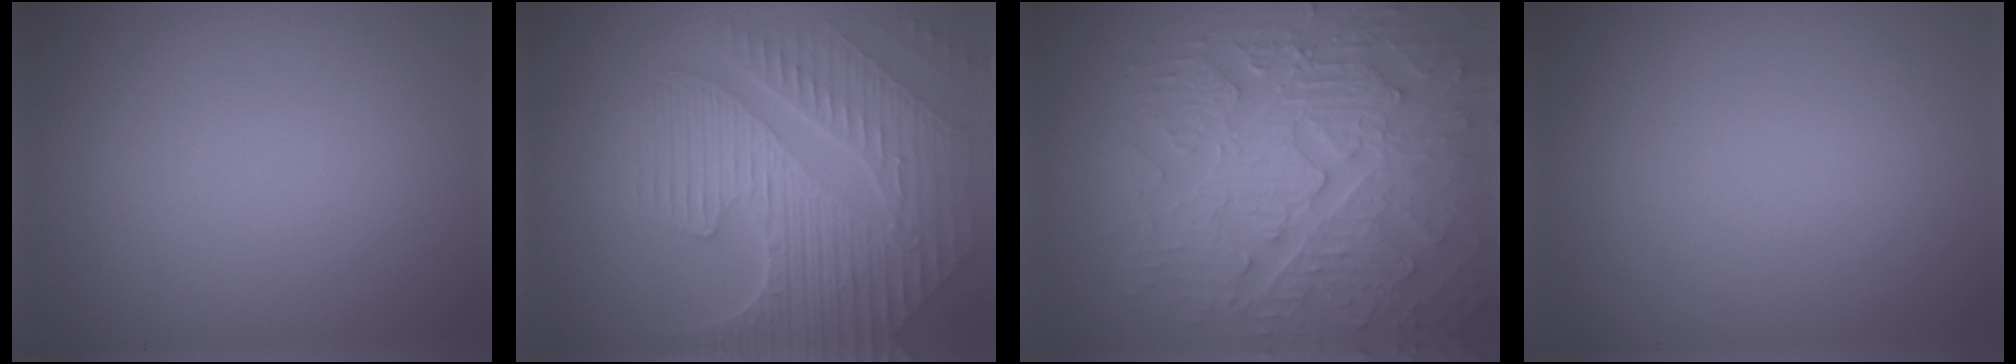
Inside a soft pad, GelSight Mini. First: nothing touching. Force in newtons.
{"total": 9.2, "press": 6.2, "slide": 6.7}
{"total": 8.8, "press": 6.5, "slide": 6.0}
{"total": 0.0}